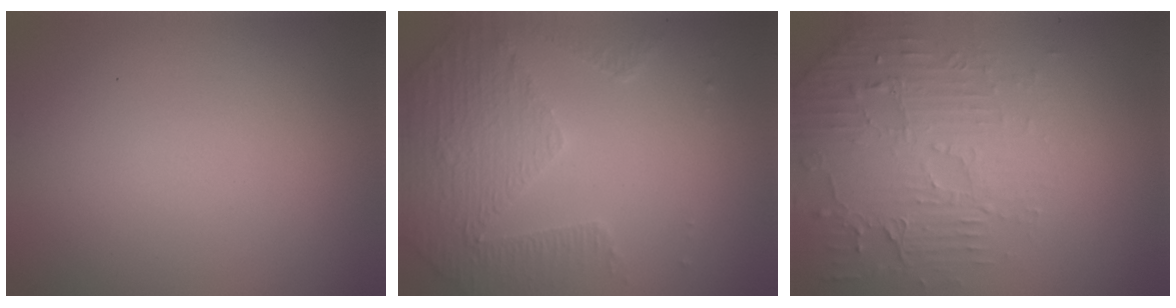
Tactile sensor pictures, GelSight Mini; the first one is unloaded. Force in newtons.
{"total": 5.0, "press": 3.6, "slide": 3.5}
{"total": 6.0, "press": 3.7, "slide": 4.7}